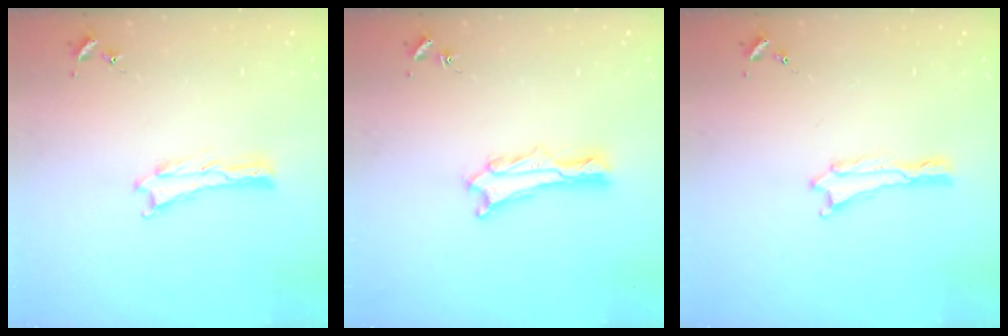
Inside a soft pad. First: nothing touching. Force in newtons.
{"total": 1.5, "press": 1.4, "slide": 0.2}
{"total": 0.0}